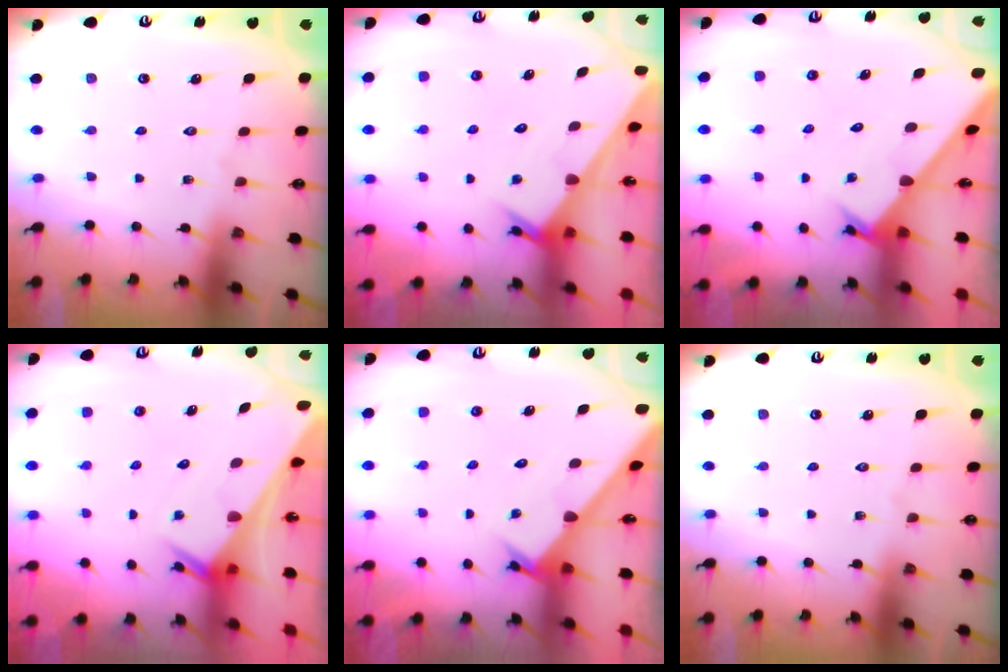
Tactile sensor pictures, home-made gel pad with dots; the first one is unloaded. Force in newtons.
{"total": 2.5, "press": 2.5, "slide": 0.1}
{"total": 2.6, "press": 2.6, "slide": 0.2}
{"total": 2.6, "press": 2.6, "slide": 0.1}
{"total": 2.6, "press": 2.6, "slide": 0.2}
{"total": 0.0}